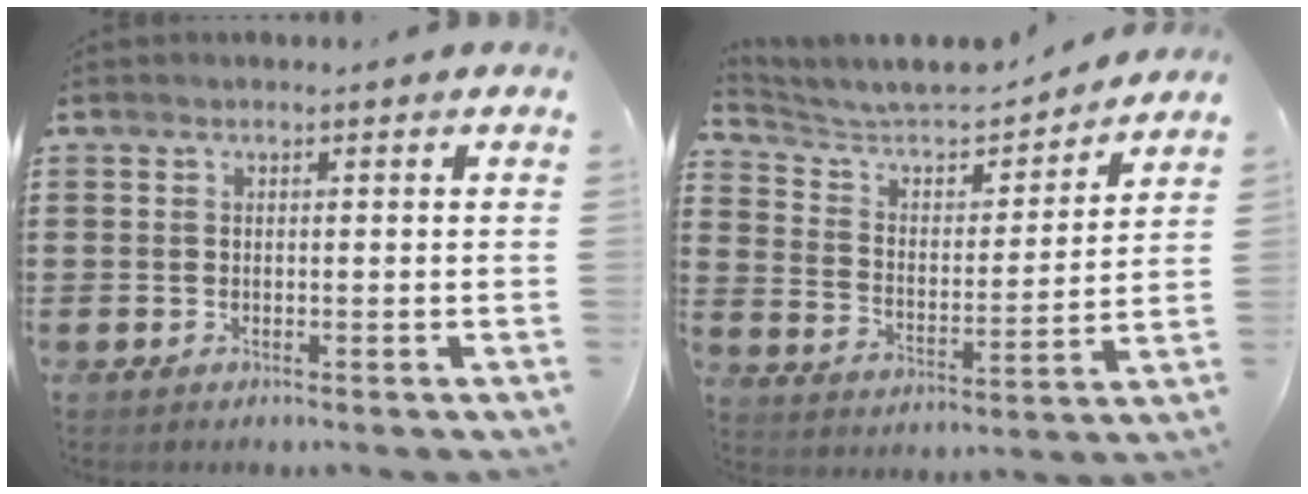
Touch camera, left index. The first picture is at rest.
{"total": 6.3, "force": [5.8, 1.7, 2.0], "torque": [-0.063, -0.045, 0.092]}